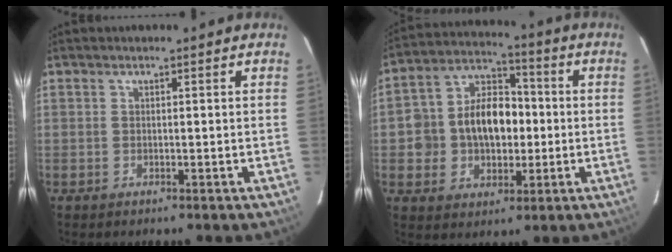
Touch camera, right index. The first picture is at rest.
{"total": 12.2, "force": [-0.7, 9.6, 7.5], "torque": [-0.154, 0.037, -0.005]}